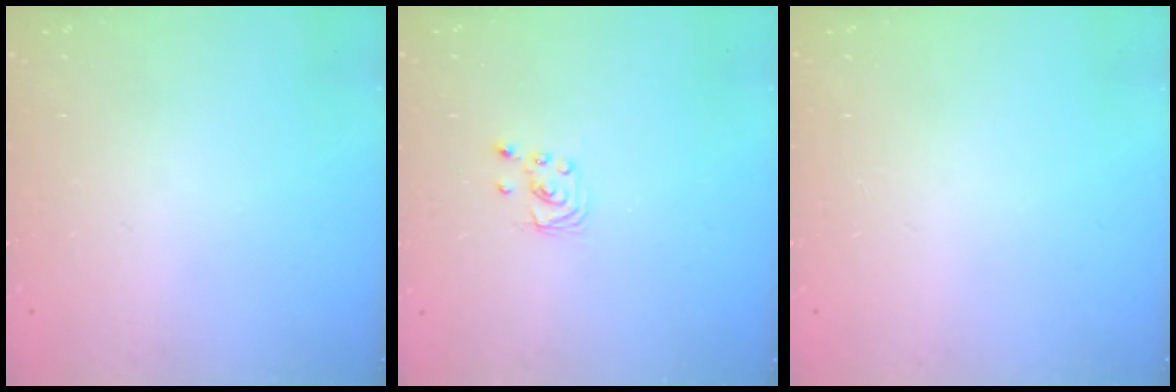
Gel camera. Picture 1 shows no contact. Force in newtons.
{"total": 2.2, "press": 2.2, "slide": 0.2}
{"total": 0.0}